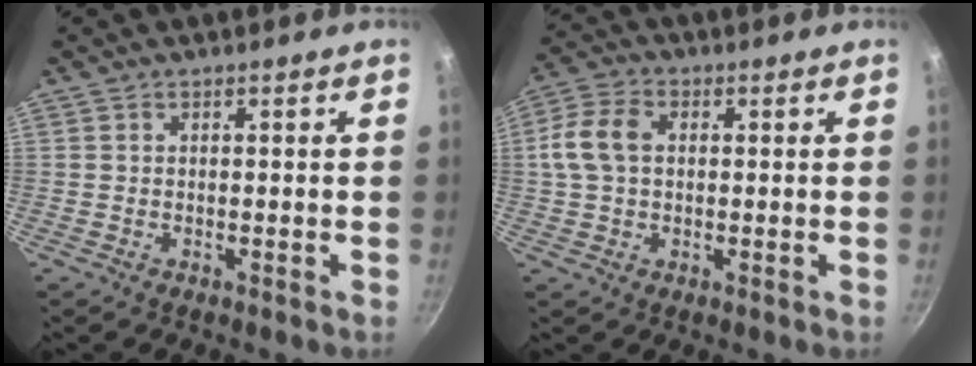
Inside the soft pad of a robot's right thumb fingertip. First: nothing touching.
{"total": 8.2, "force": [0.9, 5.7, 5.8], "torque": [-0.114, 0.021, 0.006]}